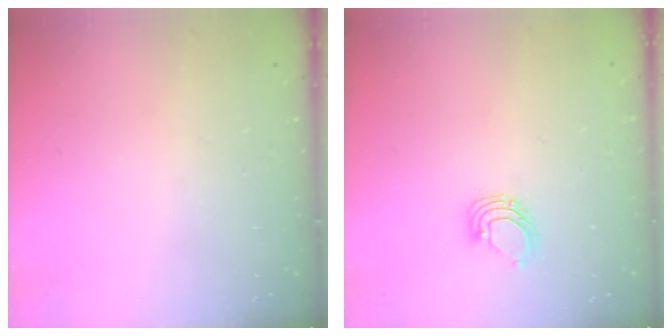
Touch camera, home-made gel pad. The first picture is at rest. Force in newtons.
{"total": 2.6, "press": 2.6, "slide": 0.2}